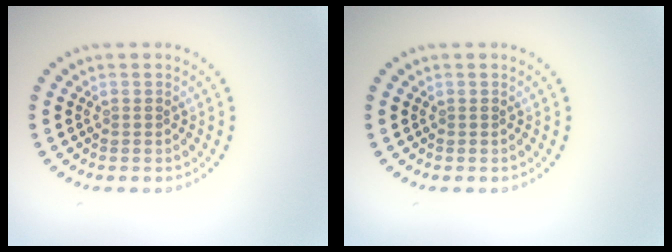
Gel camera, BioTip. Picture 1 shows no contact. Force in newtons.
{"total": 0.0}